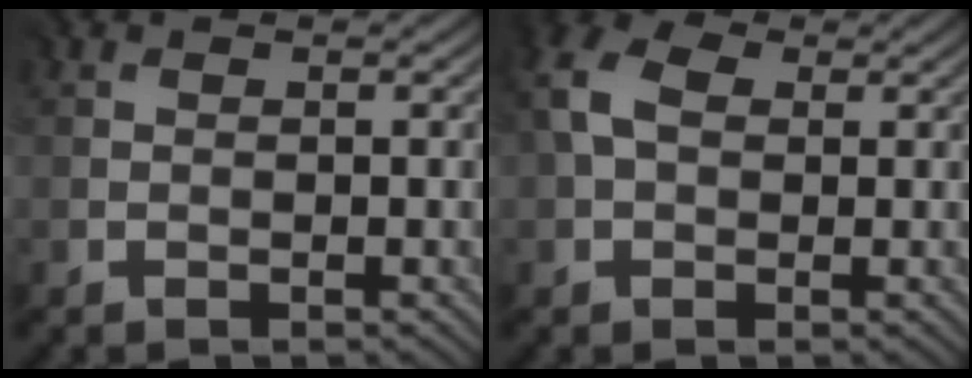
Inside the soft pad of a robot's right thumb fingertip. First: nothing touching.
{"total": 6.3, "force": [1.3, 4.5, 4.2], "torque": [-0.117, 0.010, 0.016]}